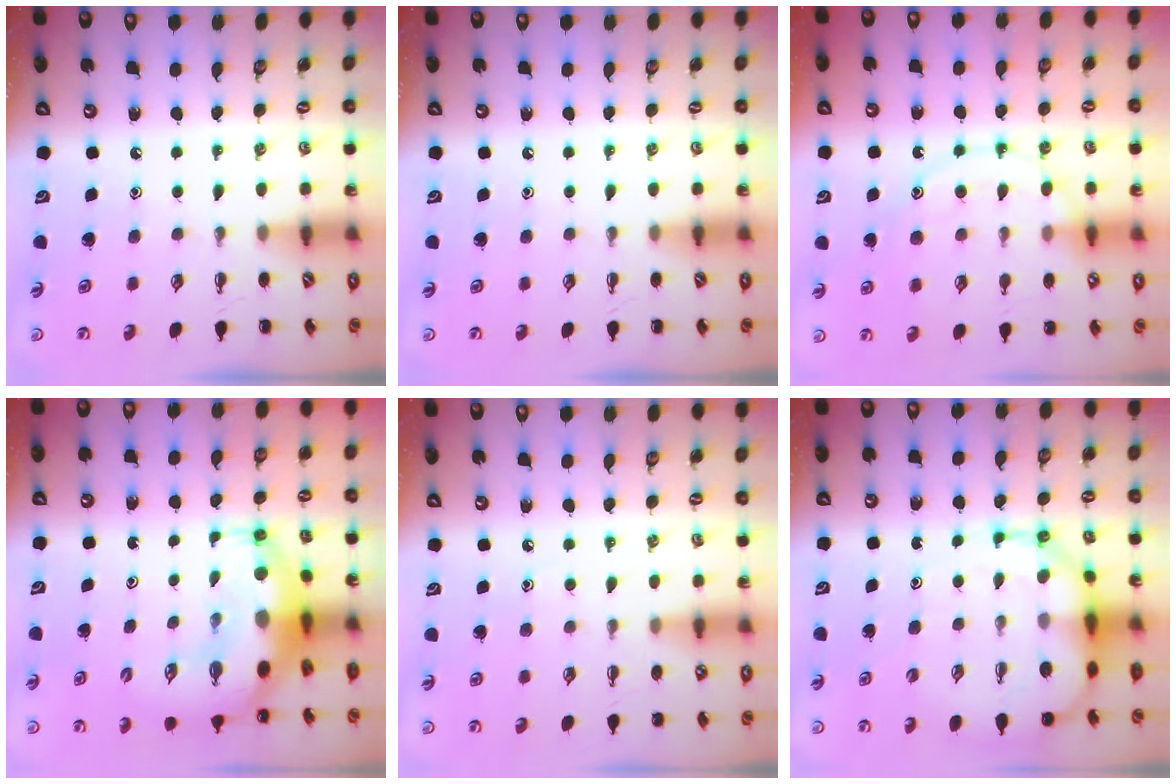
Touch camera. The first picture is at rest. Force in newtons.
{"total": 0.0}
{"total": 12.7, "press": 12.7, "slide": 0.8}
{"total": 9.7, "press": 9.5, "slide": 2.2}
{"total": 4.3, "press": 4.1, "slide": 1.4}
{"total": 11.7, "press": 11.3, "slide": 3.2}